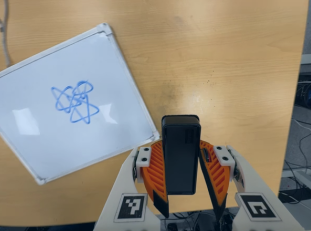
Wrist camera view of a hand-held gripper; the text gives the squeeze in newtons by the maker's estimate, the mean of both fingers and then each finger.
{"total": 6.0, "left": 5.2, "right": 6.9}